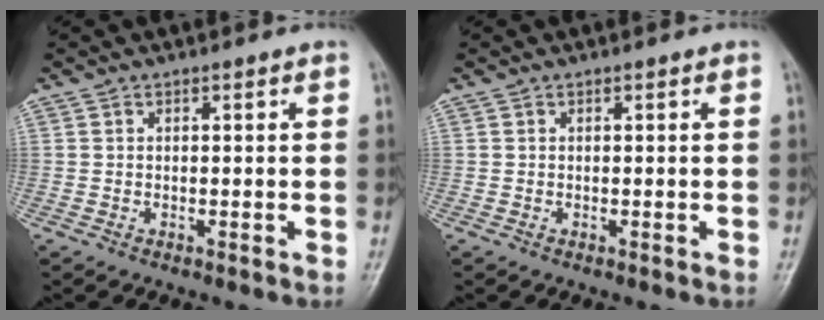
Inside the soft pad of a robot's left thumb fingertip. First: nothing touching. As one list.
[{"total": 0.0}]